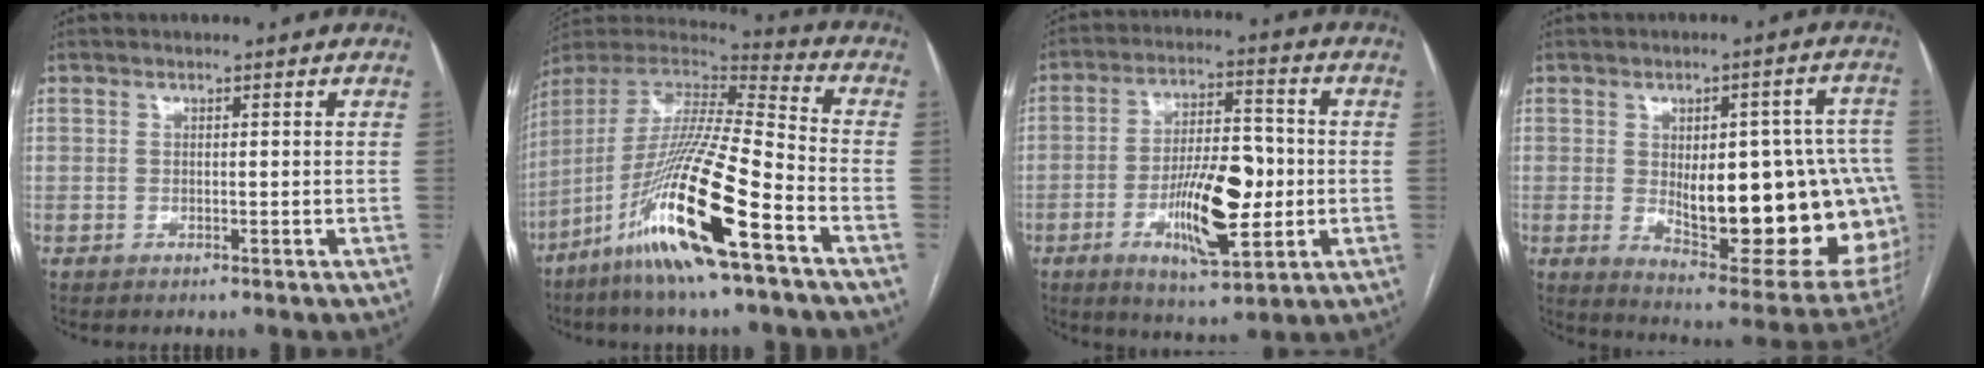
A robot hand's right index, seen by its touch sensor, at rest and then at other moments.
{"total": 22.1, "force": [-10.9, 1.1, 19.2], "torque": [-0.407, -0.048, -0.210]}
{"total": 13.3, "force": [-2.9, 4.0, 12.3], "torque": [-0.214, 0.003, -0.043]}
{"total": 25.1, "force": [-1.9, 8.6, 23.5], "torque": [-0.235, 0.013, 0.005]}